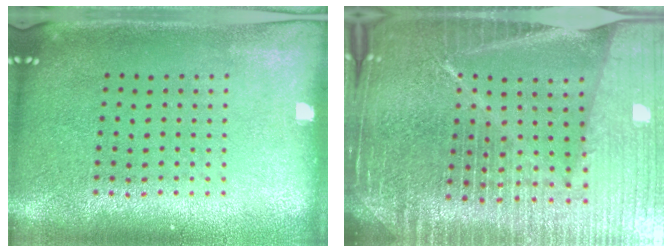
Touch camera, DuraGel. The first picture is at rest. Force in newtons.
{"total": 7.1, "press": 6.0, "slide": 3.7}